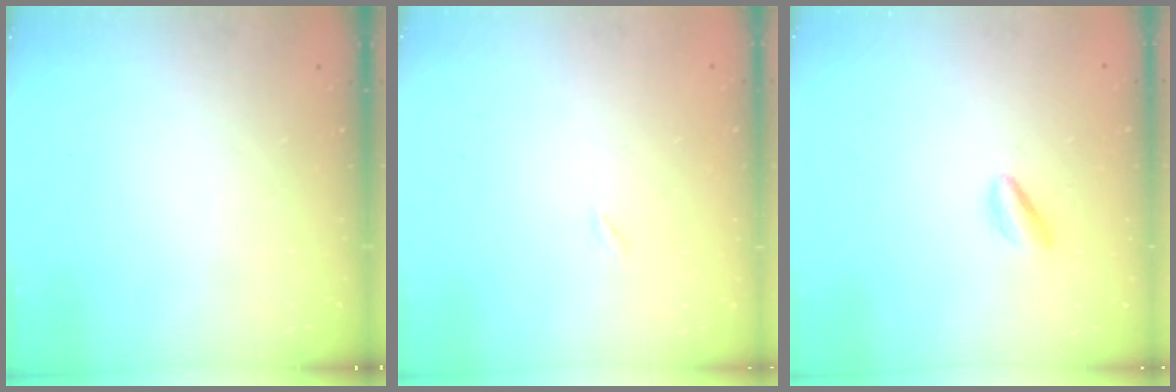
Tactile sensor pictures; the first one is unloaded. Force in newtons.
{"total": 2.0, "press": 2.0, "slide": 0.1}
{"total": 2.7, "press": 2.6, "slide": 0.7}